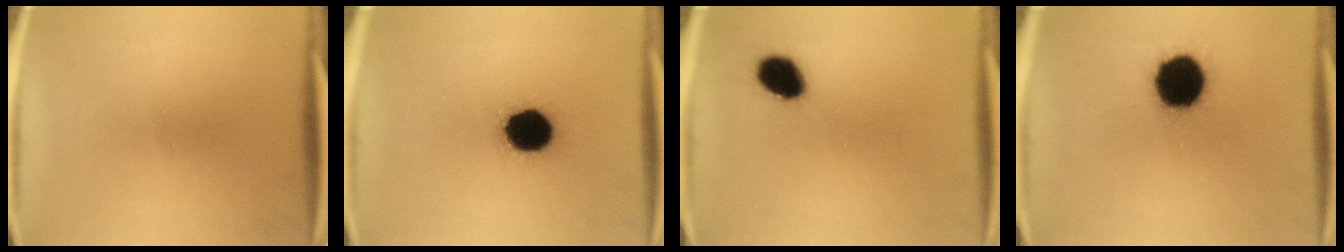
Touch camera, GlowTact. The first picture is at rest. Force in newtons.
{"total": 13.8}
{"total": 7.5}
{"total": 18.2}